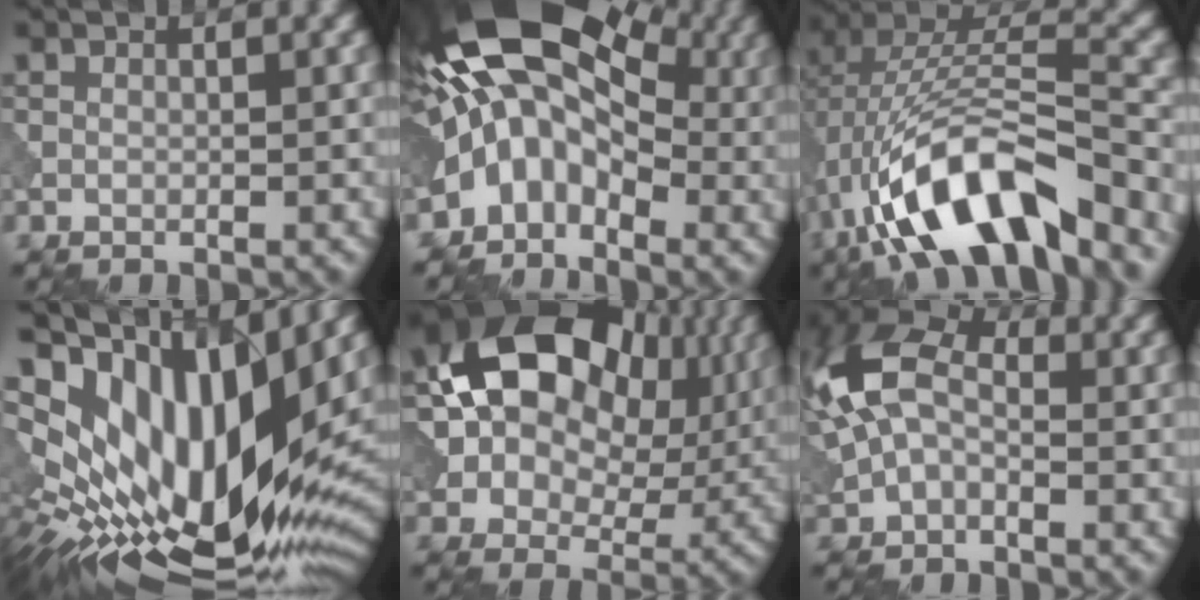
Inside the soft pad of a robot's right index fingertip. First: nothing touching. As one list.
[{"total": 13.8, "force": [1.1, 8.6, 10.7], "torque": [-0.168, 0.017, -0.002]}, {"total": 12.0, "force": [-6.2, 4.1, 9.4], "torque": [-0.173, 0.017, -0.114]}, {"total": 17.2, "force": [4.9, 7.9, 14.4], "torque": [-0.261, 0.007, 0.085]}, {"total": 18.6, "force": [4.4, 13.4, 12.0], "torque": [-0.207, 0.015, 0.076]}, {"total": 9.6, "force": [1.6, 5.8, 7.5], "torque": [-0.172, 0.026, 0.010]}]